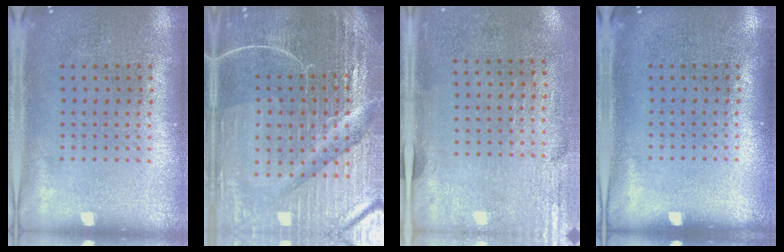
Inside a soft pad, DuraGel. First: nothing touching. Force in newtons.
{"total": 6.8, "press": 6.0, "slide": 3.2}
{"total": 2.9, "press": 2.5, "slide": 1.5}
{"total": 0.0}